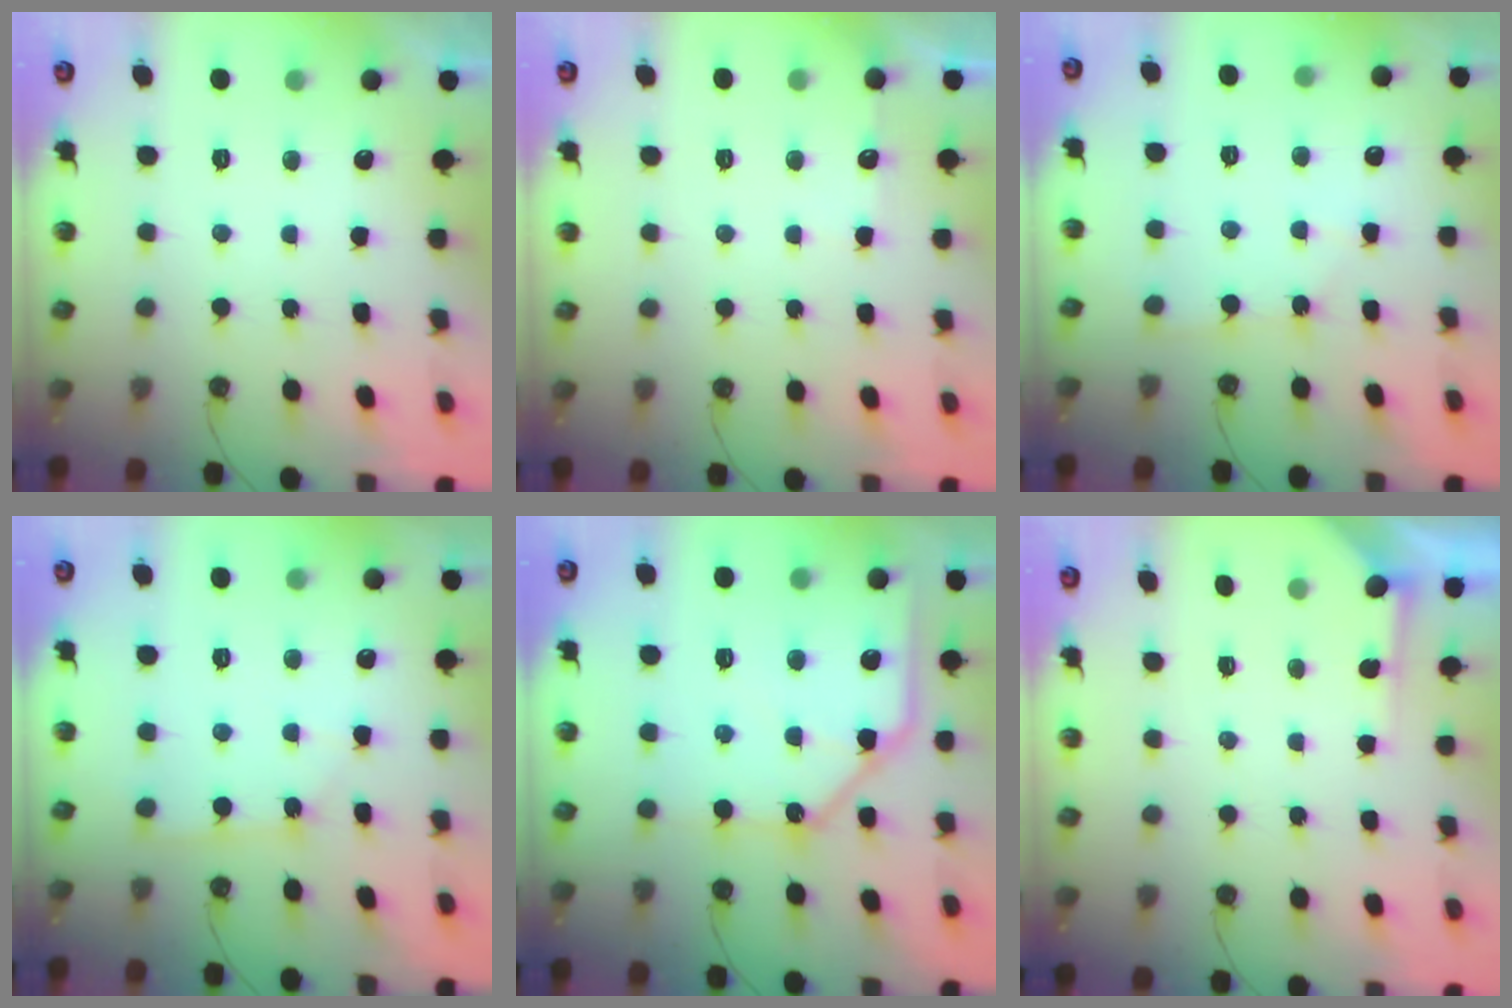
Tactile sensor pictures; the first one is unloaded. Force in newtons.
{"total": 3.7, "press": 3.7, "slide": 0.5}
{"total": 3.2, "press": 3.2, "slide": 0.3}
{"total": 2.7, "press": 2.7, "slide": 0.4}
{"total": 14.0, "press": 13.9, "slide": 1.4}
{"total": 1.6, "press": 1.6, "slide": 0.2}